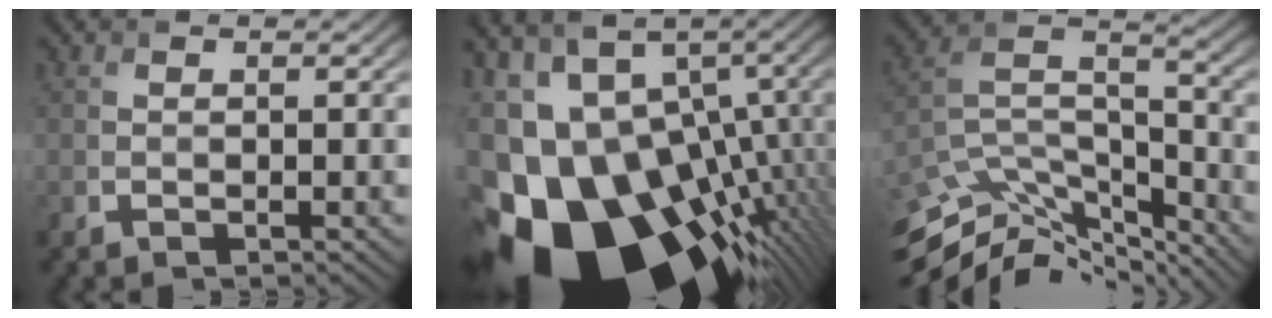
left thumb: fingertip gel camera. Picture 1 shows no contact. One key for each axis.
{"total": 20.0, "fx": -8.0, "fy": 12.6, "fz": 13.2, "tx": -0.226, "ty": -0.024, "tz": -0.105}
{"total": 12.3, "fx": -10.4, "fy": 4.1, "fz": 5.0, "tx": -0.118, "ty": -0.002, "tz": -0.183}